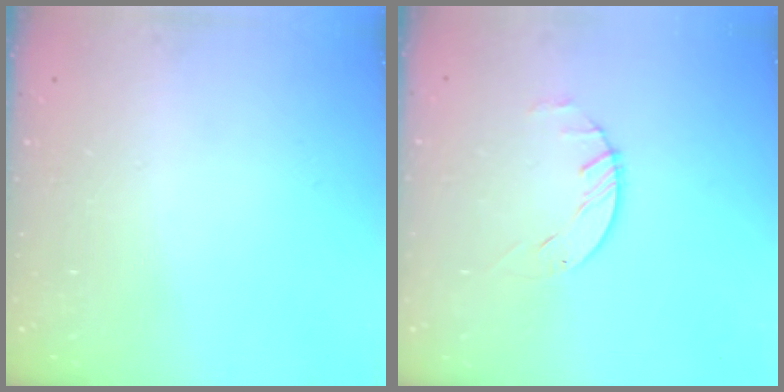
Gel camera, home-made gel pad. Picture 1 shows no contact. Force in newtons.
{"total": 1.4, "press": 1.4, "slide": 0.2}